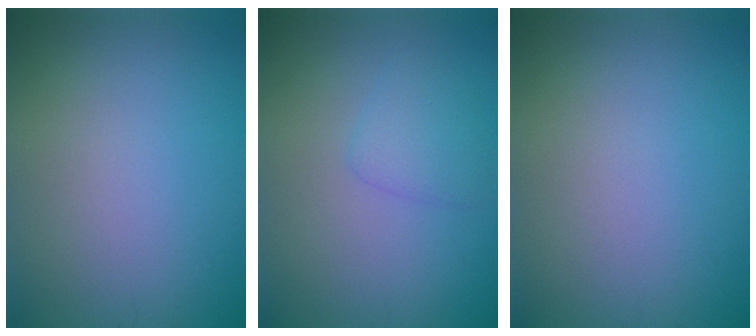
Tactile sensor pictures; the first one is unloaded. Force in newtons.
{"total": 1.9, "press": 1.9, "slide": 0.2}
{"total": 0.0}